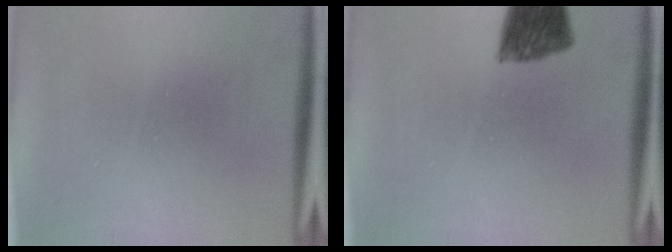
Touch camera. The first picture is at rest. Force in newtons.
{"total": 8.6}